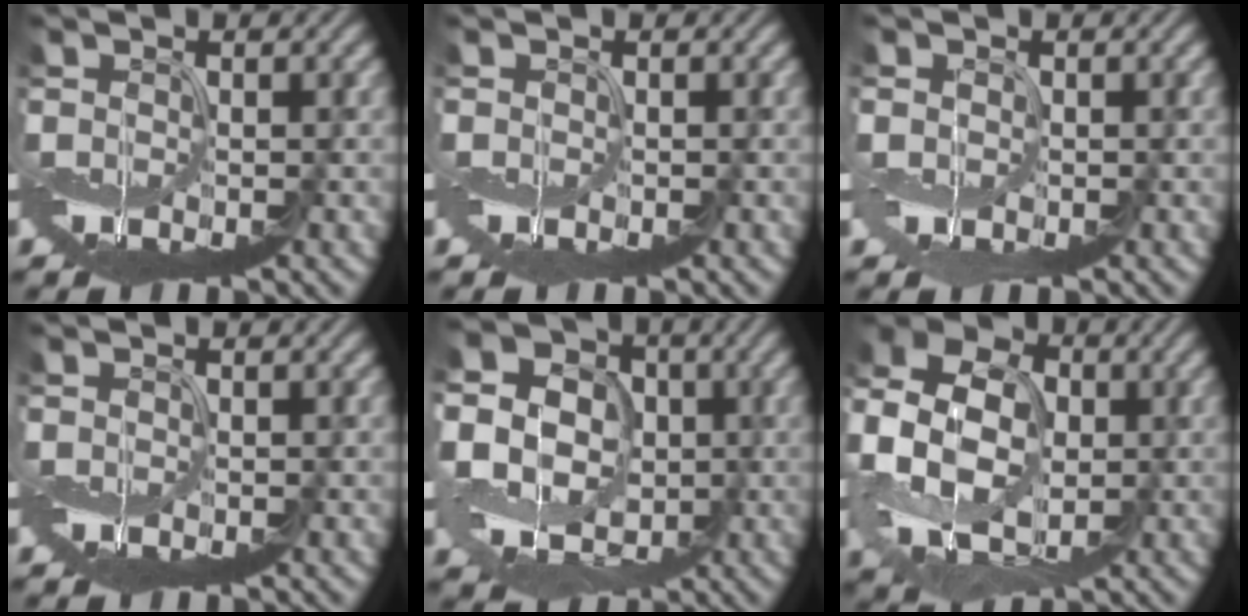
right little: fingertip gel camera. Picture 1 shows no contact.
{"total": 0.8, "force": [-0.4, 0.6, 0.2], "torque": [-0.007, -0.008, -0.007]}
{"total": 1.8, "force": [0.2, 1.7, 0.6], "torque": [-0.013, -0.002, 0.005]}
{"total": 0.0}
{"total": 13.2, "force": [0.5, 11.2, 7.0], "torque": [-0.168, 0.006, 0.004]}
{"total": 12.3, "force": [0.0, 9.6, 7.8], "torque": [-0.185, 0.006, -0.006]}